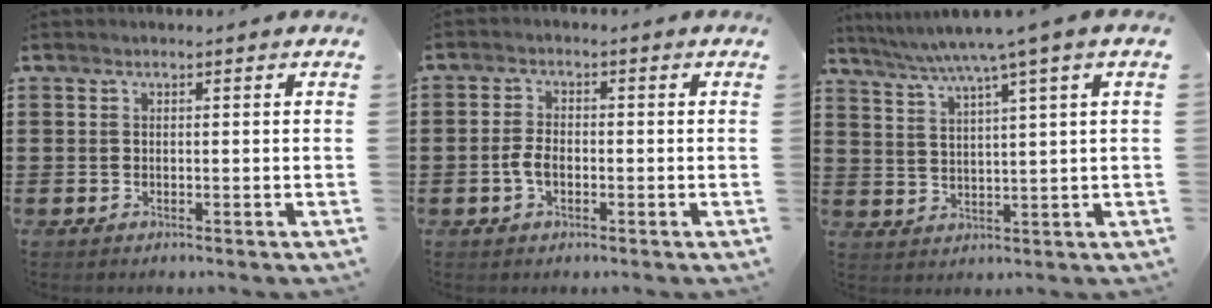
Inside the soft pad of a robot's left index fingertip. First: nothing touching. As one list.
[{"total": 3.1, "force": [-0.9, 1.6, 2.6], "torque": [-0.069, -0.004, -0.022]}, {"total": 5.6, "force": [4.0, -0.8, 3.9], "torque": [-0.088, -0.019, 0.062]}]